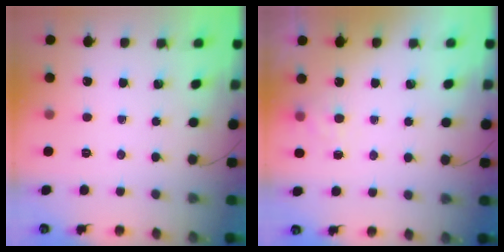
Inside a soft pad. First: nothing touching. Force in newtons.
{"total": 5.6, "press": 5.4, "slide": 1.4}